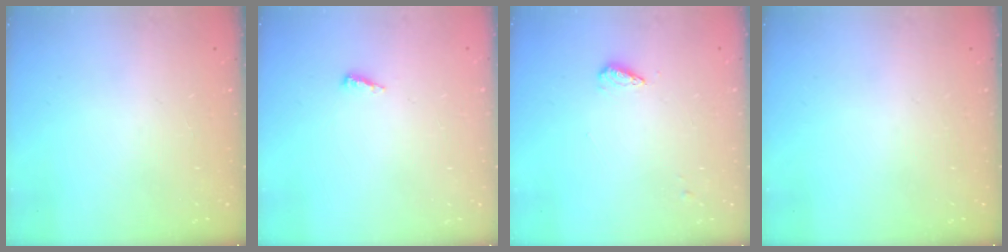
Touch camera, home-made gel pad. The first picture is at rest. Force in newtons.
{"total": 2.5, "press": 2.5, "slide": 0.2}
{"total": 3.9, "press": 3.8, "slide": 0.4}
{"total": 0.0}